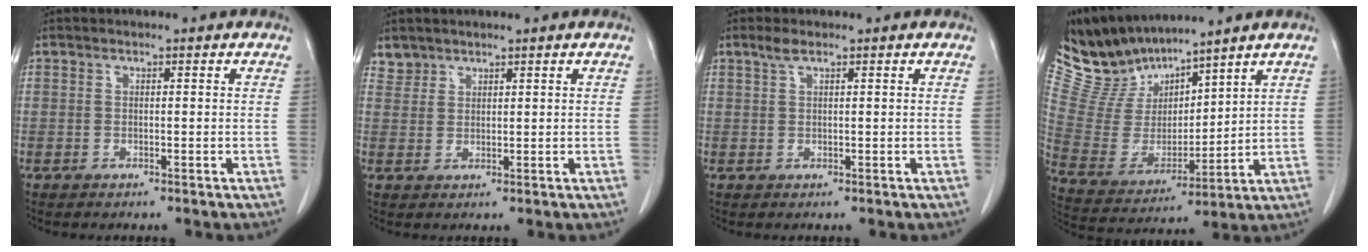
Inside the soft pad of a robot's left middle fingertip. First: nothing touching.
{"total": 2.2, "force": [1.9, 1.0, -0.4], "torque": [0.012, 0.007, 0.035]}
{"total": 1.7, "force": [1.2, 0.3, 1.1], "torque": [-0.029, 0.007, 0.026]}
{"total": 11.2, "force": [10.8, 2.3, 1.8], "torque": [-0.062, 0.006, 0.236]}